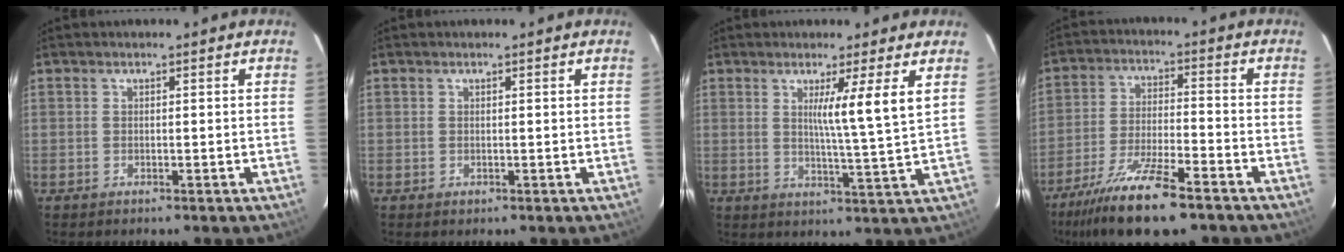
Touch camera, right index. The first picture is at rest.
{"total": 0.0}
{"total": 6.8, "force": [2.7, -1.8, 5.9], "torque": [-0.099, -0.017, 0.043]}
{"total": 12.5, "force": [-8.8, 1.6, 8.8], "torque": [-0.163, -0.029, -0.154]}